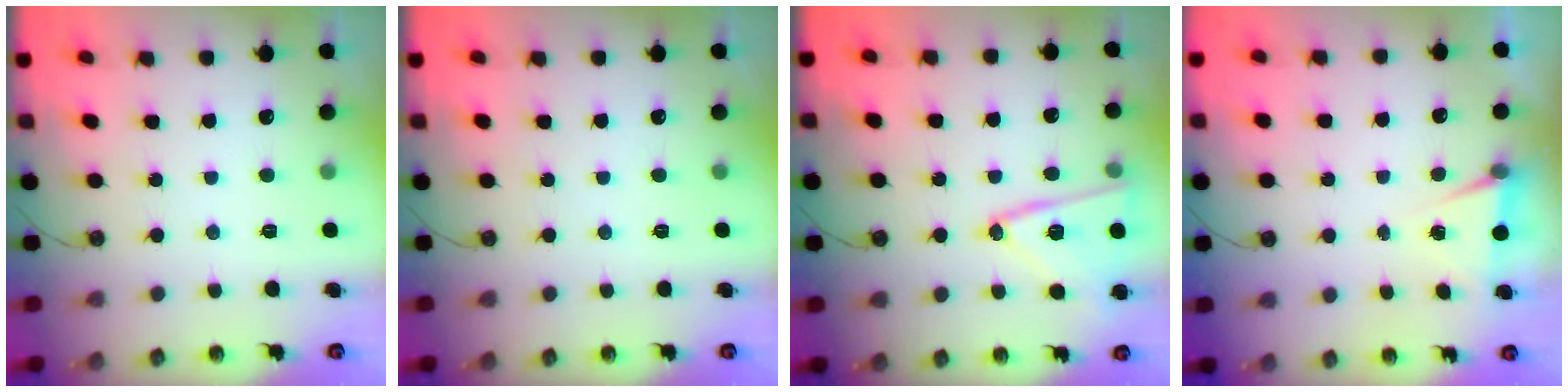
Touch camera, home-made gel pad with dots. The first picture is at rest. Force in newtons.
{"total": 0.0}
{"total": 14.7, "press": 14.4, "slide": 3.1}
{"total": 4.8, "press": 1.7, "slide": 4.4}